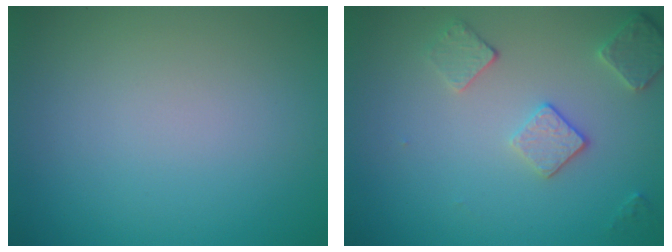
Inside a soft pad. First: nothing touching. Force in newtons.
{"total": 2.6, "press": 2.5, "slide": 0.8}